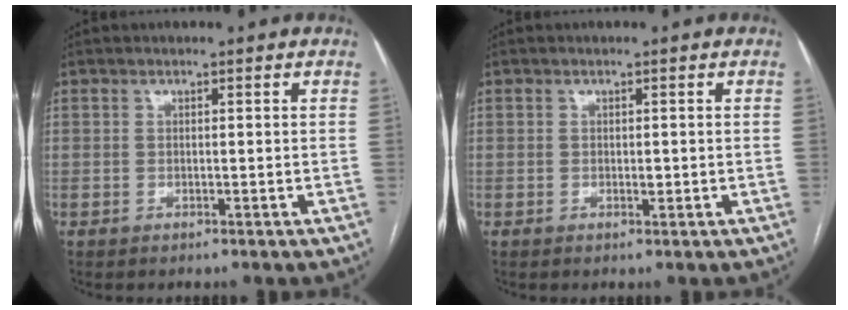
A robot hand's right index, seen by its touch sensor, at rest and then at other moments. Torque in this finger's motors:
{"motor_torque": [-0.01, 0.01, 0.04, 0.02]}